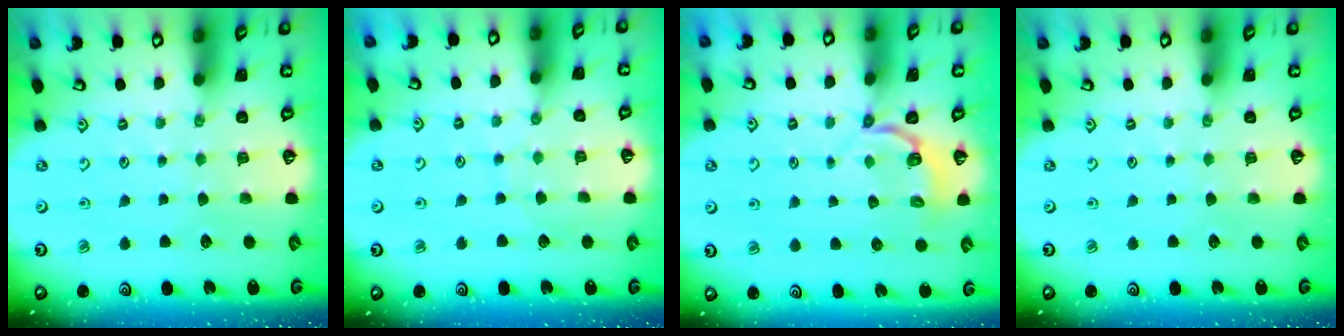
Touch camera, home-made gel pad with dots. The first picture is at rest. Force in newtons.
{"total": 5.6, "press": 5.6, "slide": 0.5}
{"total": 3.6, "press": 2.6, "slide": 2.4}
{"total": 0.0}